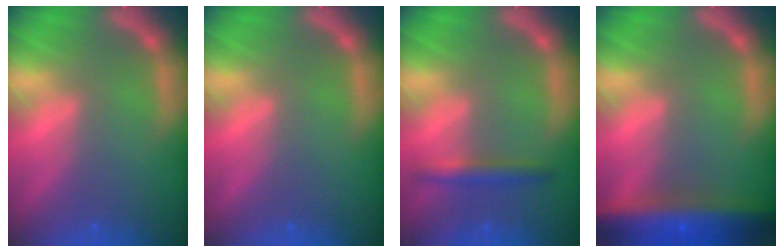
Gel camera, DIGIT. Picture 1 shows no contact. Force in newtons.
{"total": 0.0}
{"total": 2.4}
{"total": 10.0}